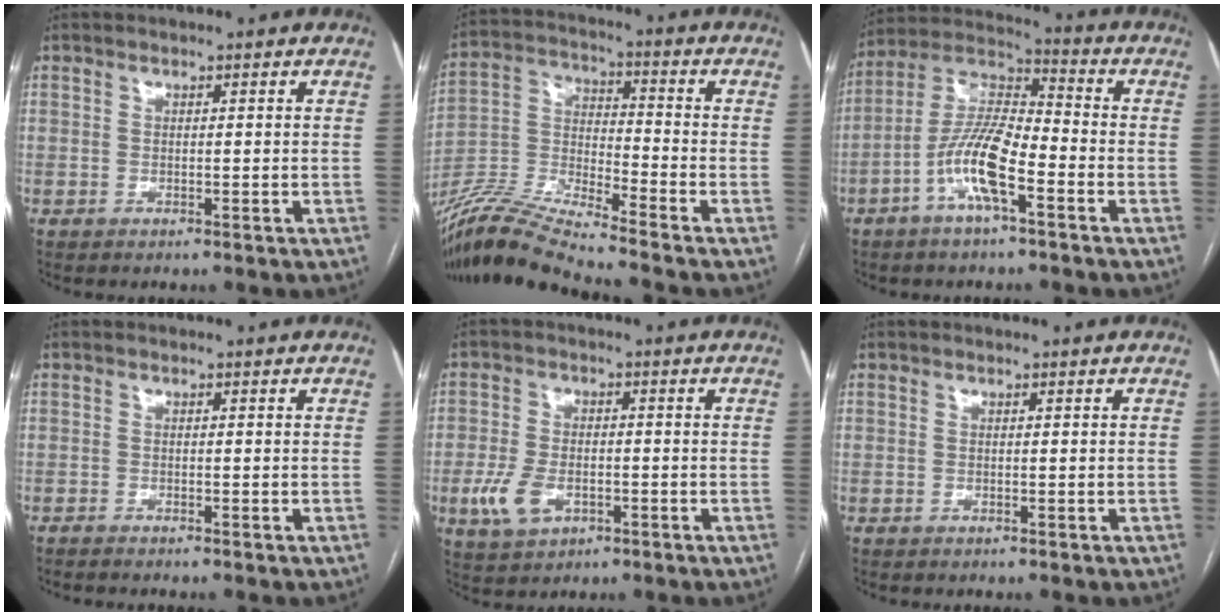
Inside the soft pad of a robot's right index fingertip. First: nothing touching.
{"total": 14.0, "force": [-13.0, -1.2, 5.2], "torque": [-0.111, 0.002, -0.251]}
{"total": 11.5, "force": [-4.5, 2.9, 10.1], "torque": [-0.209, 0.013, -0.087]}
{"total": 0.9, "force": [-0.9, 0.0, 0.4], "torque": [-0.007, -0.001, -0.014]}
{"total": 6.7, "force": [-2.5, 4.0, 4.8], "torque": [-0.106, 0.001, -0.037]}
{"total": 0.0}